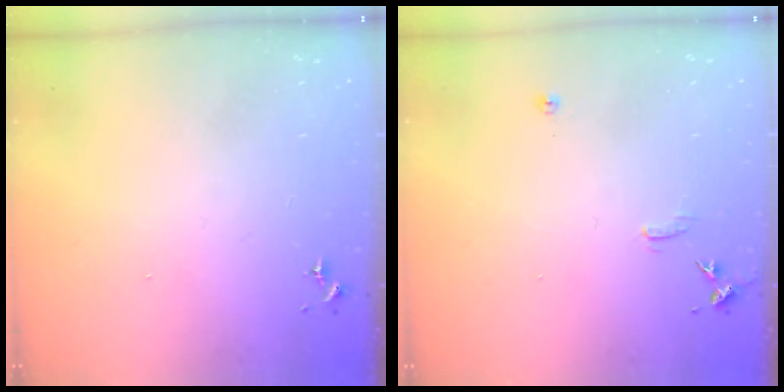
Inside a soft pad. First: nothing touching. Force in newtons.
{"total": 7.5, "press": 7.5, "slide": 0.6}